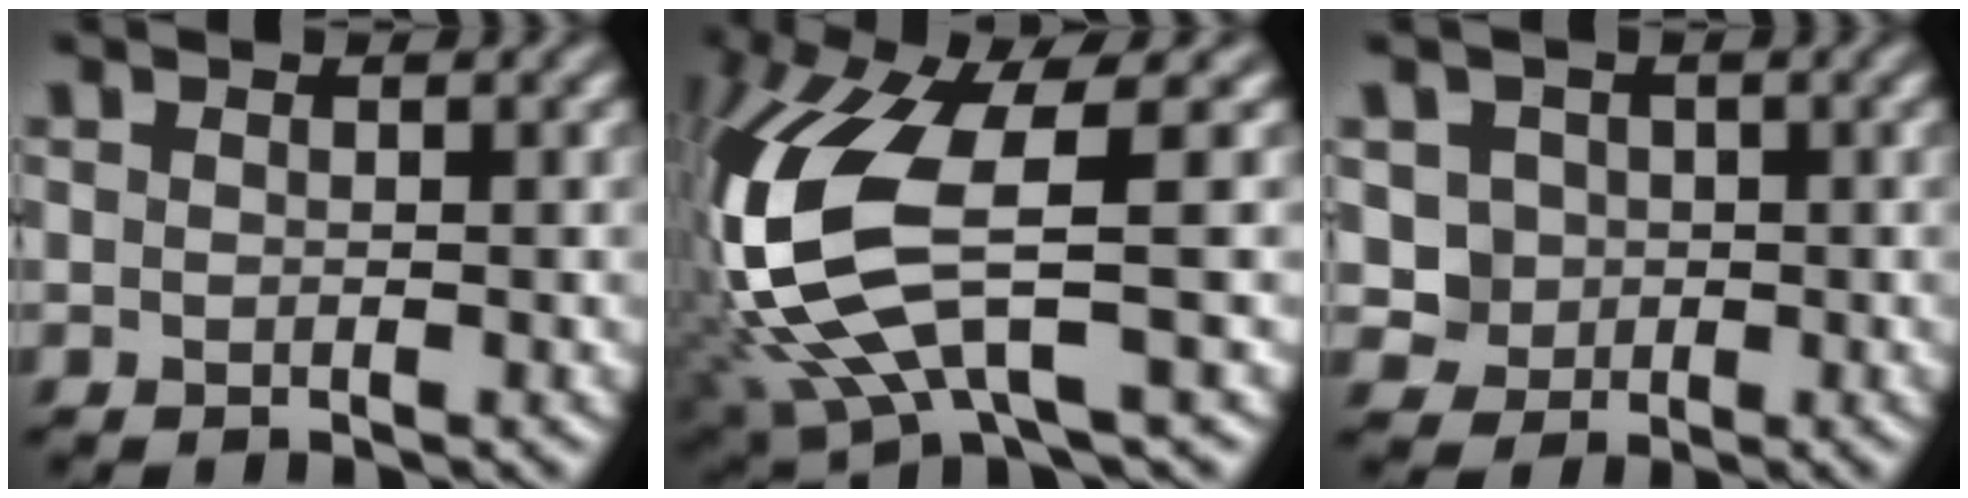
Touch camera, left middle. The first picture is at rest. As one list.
[{"total": 11.8, "force": [-0.3, 4.3, 11.0], "torque": [-0.265, -0.018, -0.004]}, {"total": 3.4, "force": [0.4, 3.2, 1.2], "torque": [-0.017, 0.007, 0.002]}]